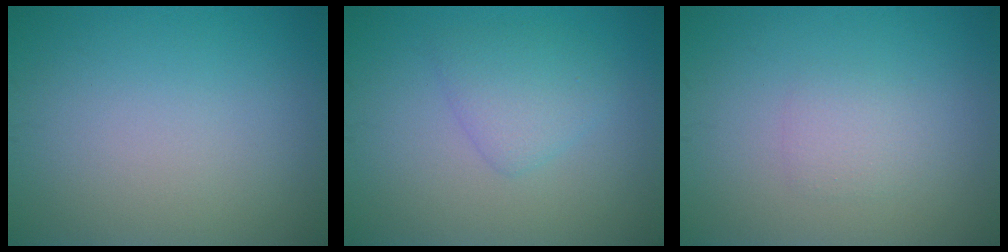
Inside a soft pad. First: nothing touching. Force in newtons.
{"total": 2.5, "press": 2.5, "slide": 0.1}
{"total": 1.4, "press": 1.4, "slide": 0.1}